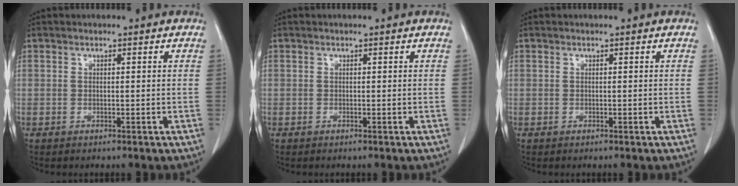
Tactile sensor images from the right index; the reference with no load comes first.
{"total": 0.0}
{"total": 0.0}